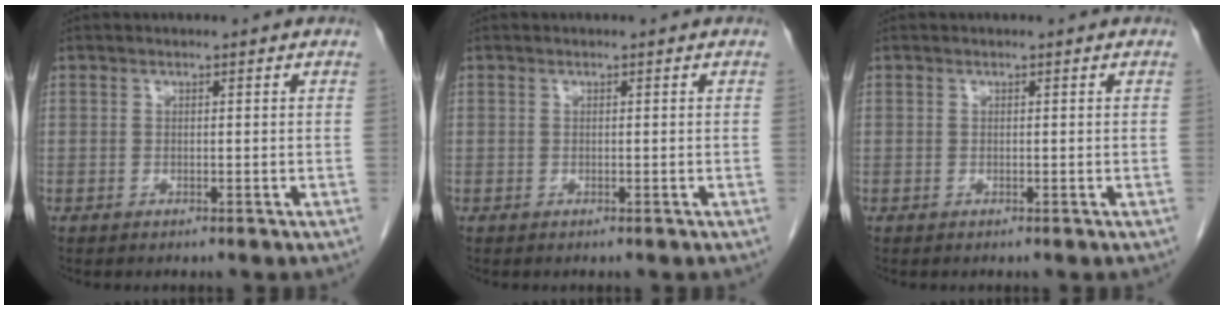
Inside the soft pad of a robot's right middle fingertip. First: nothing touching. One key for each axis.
{"total": 0.0}
{"total": 0.0}